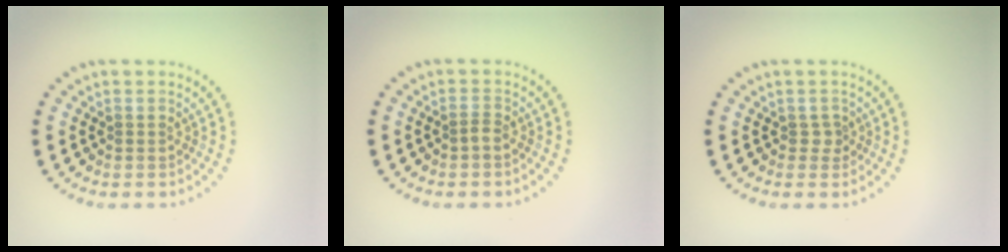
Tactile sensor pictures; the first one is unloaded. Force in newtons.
{"total": 0.9, "press": 0.6, "slide": 0.7}
{"total": 0.9, "press": 0.6, "slide": 0.8}